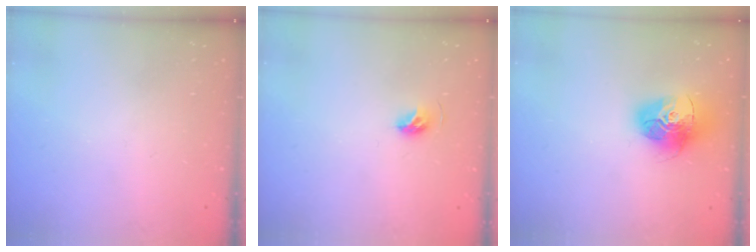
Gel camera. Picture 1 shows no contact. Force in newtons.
{"total": 5.4, "press": 5.2, "slide": 1.2}
{"total": 16.0, "press": 16.0, "slide": 1.5}